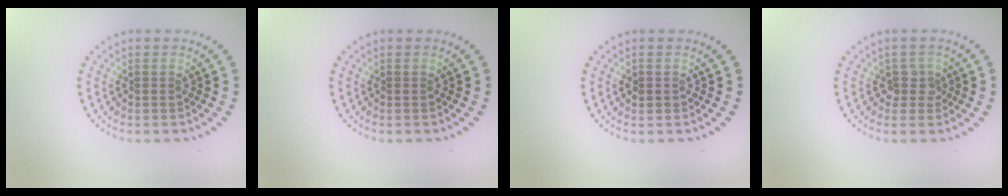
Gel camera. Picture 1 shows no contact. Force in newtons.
{"total": 0.0}
{"total": 1.0, "press": 1.0, "slide": 0.3}
{"total": 1.7, "press": 1.2, "slide": 1.2}